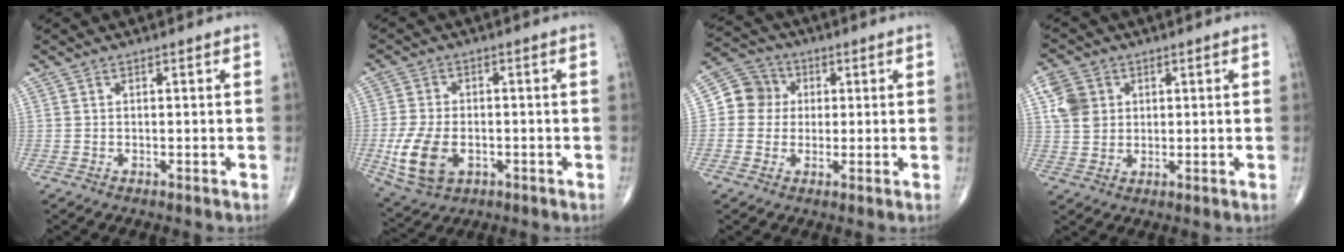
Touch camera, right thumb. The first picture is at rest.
{"total": 10.3, "force": [-2.7, 6.5, 7.5], "torque": [-0.153, 0.000, -0.040]}
{"total": 7.0, "force": [0.7, 6.7, 2.1], "torque": [-0.008, 0.014, -0.001]}
{"total": 6.7, "force": [1.9, 5.6, 3.2], "torque": [-0.046, -0.003, 0.038]}